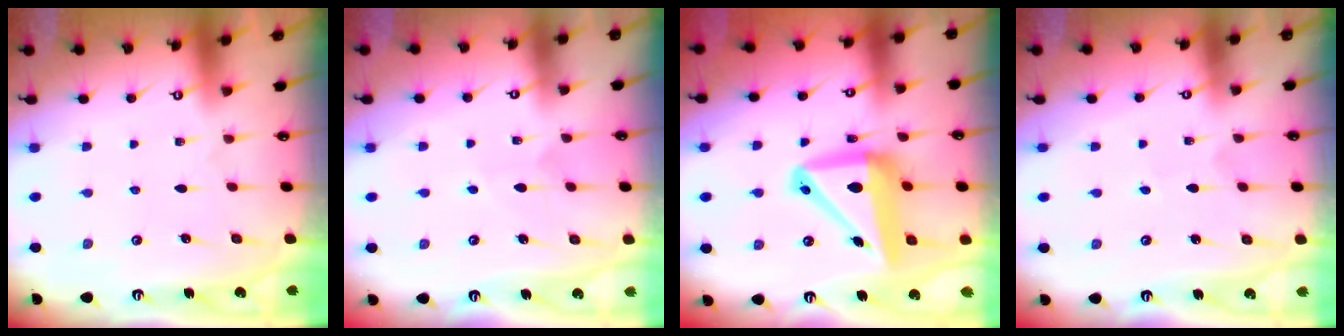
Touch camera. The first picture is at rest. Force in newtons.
{"total": 3.7, "press": 3.7, "slide": 0.4}
{"total": 14.5, "press": 14.2, "slide": 2.7}
{"total": 2.6, "press": 2.6, "slide": 0.3}